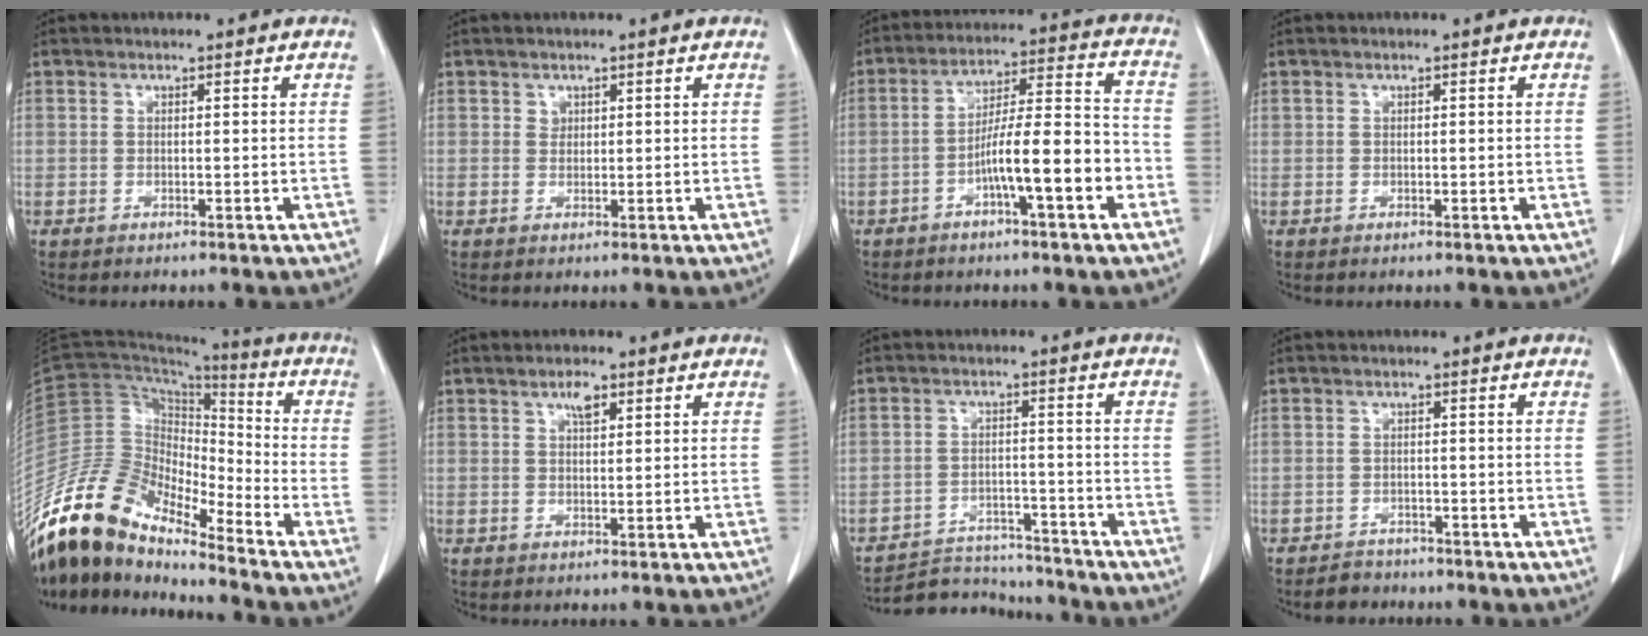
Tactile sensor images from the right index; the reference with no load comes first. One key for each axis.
{"total": 0.7, "fx": 0.4, "fy": 0.6, "fz": 0.0, "tx": 0.009, "ty": -0.001, "tz": 0.004}
{"total": 11.1, "fx": -4.4, "fy": 1.0, "fz": 10.2, "tx": -0.173, "ty": 0.020, "tz": -0.073}
{"total": 0.0}
{"total": 13.9, "fx": -12.0, "fy": 4.1, "fz": 5.7, "tx": -0.109, "ty": 0.048, "tz": -0.228}
{"total": 2.4, "fx": 1.3, "fy": 0.8, "fz": 1.8, "tx": -0.038, "ty": 0.001, "tz": 0.023}
{"total": 9.1, "fx": -9.0, "fy": 1.6, "fz": -0.1, "tx": 0.007, "ty": 0.013, "tz": -0.140}
{"total": 2.4, "fx": -2.0, "fy": 1.2, "fz": -0.4, "tx": -0.004, "ty": 0.003, "tz": -0.031}